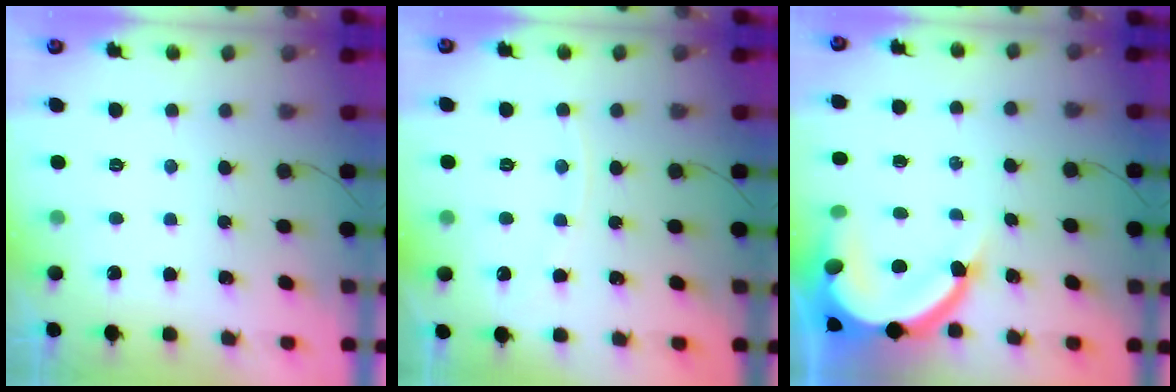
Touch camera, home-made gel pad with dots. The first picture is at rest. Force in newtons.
{"total": 5.9, "press": 5.9, "slide": 0.9}
{"total": 12.7, "press": 12.7, "slide": 0.9}